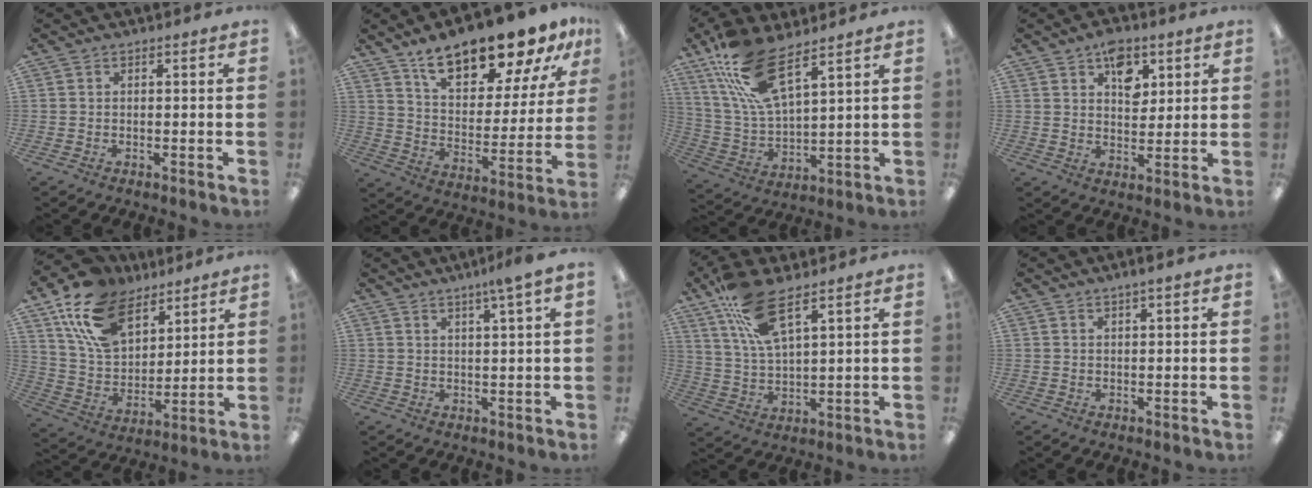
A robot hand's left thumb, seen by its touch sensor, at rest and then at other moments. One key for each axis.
{"total": 19.3, "fx": 15.5, "fy": 6.9, "fz": 9.3, "tx": -0.150, "ty": -0.098, "tz": 0.268}
{"total": 15.9, "fx": 10.5, "fy": 5.5, "fz": 10.7, "tx": -0.227, "ty": -0.038, "tz": 0.189}
{"total": 8.0, "fx": 4.4, "fy": 5.1, "fz": 4.3, "tx": -0.042, "ty": -0.015, "tz": 0.074}
{"total": 18.1, "fx": 11.2, "fy": 11.0, "fz": 9.1, "tx": -0.180, "ty": -0.037, "tz": 0.212}
{"total": 4.3, "fx": 3.0, "fy": -0.6, "fz": 3.0, "tx": -0.059, "ty": -0.007, "tz": 0.049}
{"total": 12.3, "fx": 8.3, "fy": 3.6, "fz": 8.4, "tx": -0.172, "ty": -0.027, "tz": 0.153}
{"total": 1.8, "fx": 1.2, "fy": 0.1, "fz": 1.4, "tx": -0.027, "ty": 0.001, "tz": 0.021}